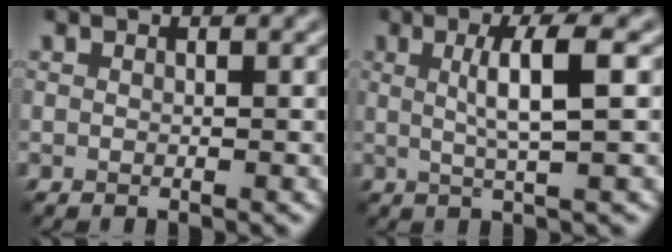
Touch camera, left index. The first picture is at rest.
{"total": 4.4, "force": [0.7, 0.8, 4.3], "torque": [-0.069, 0.002, 0.011]}